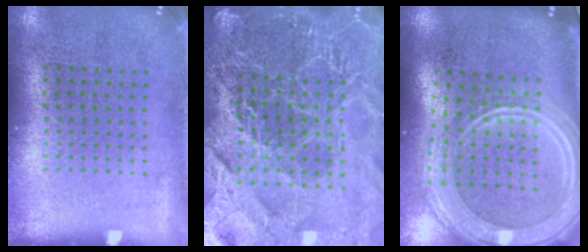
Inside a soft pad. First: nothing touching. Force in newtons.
{"total": 5.8, "press": 5.0, "slide": 2.8}
{"total": 3.2, "press": 2.6, "slide": 1.8}